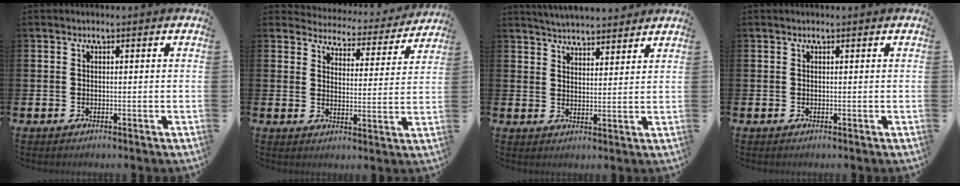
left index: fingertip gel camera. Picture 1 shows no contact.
{"total": 4.2, "force": [4.1, 1.0, 0.1], "torque": [-0.019, -0.040, 0.065]}
{"total": 4.5, "force": [4.5, 0.4, -0.2], "torque": [-0.006, -0.027, 0.080]}
{"total": 0.0}